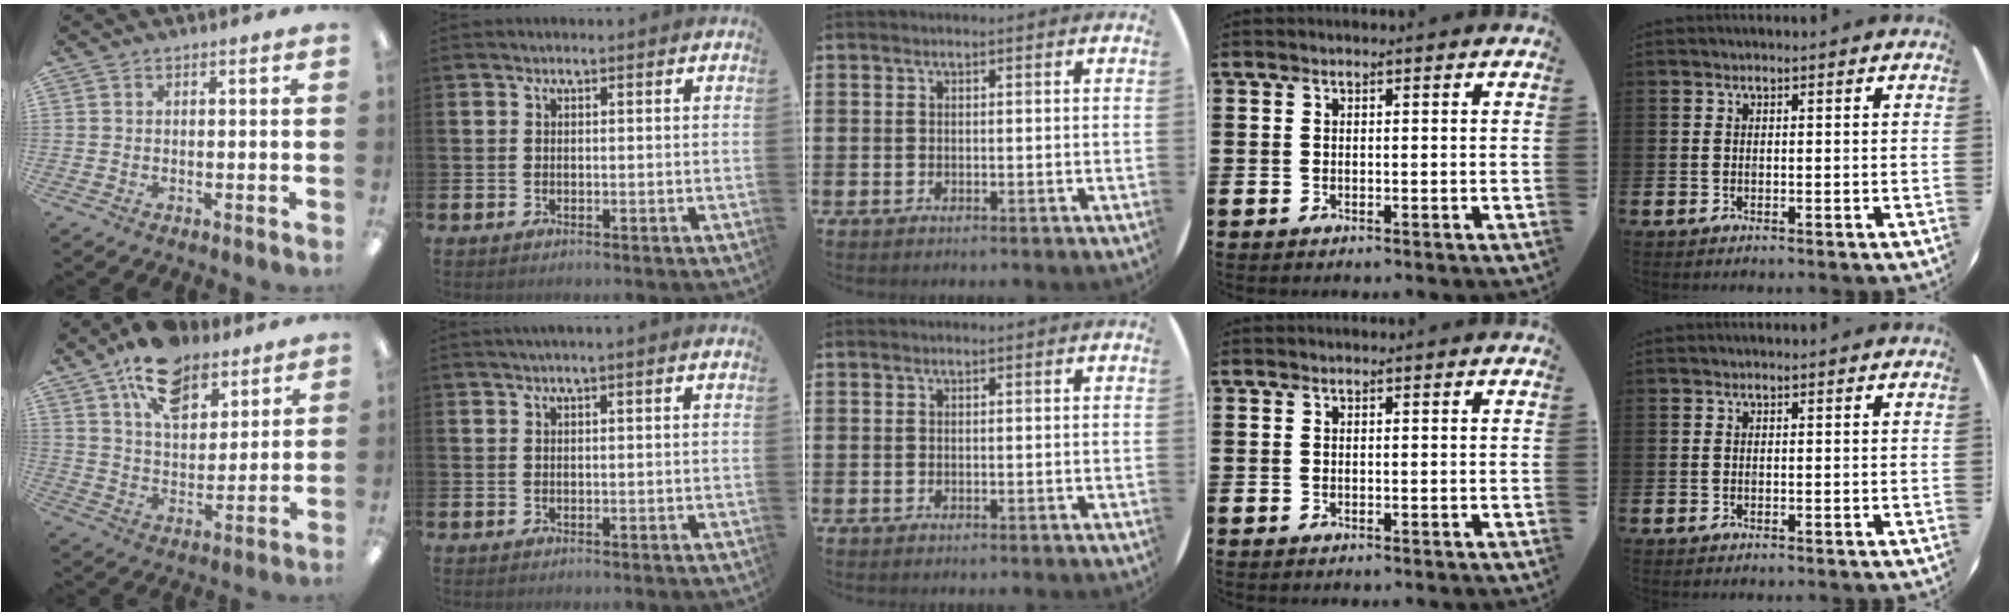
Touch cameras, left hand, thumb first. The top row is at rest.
{"thumb": {"total": 14.8, "force": [10.0, 8.0, 7.3], "torque": [-0.116, -0.047, 0.182]}, "index": {"total": 0.8, "force": [0.4, -0.2, 0.7], "torque": [-0.015, 0.003, 0.007]}}